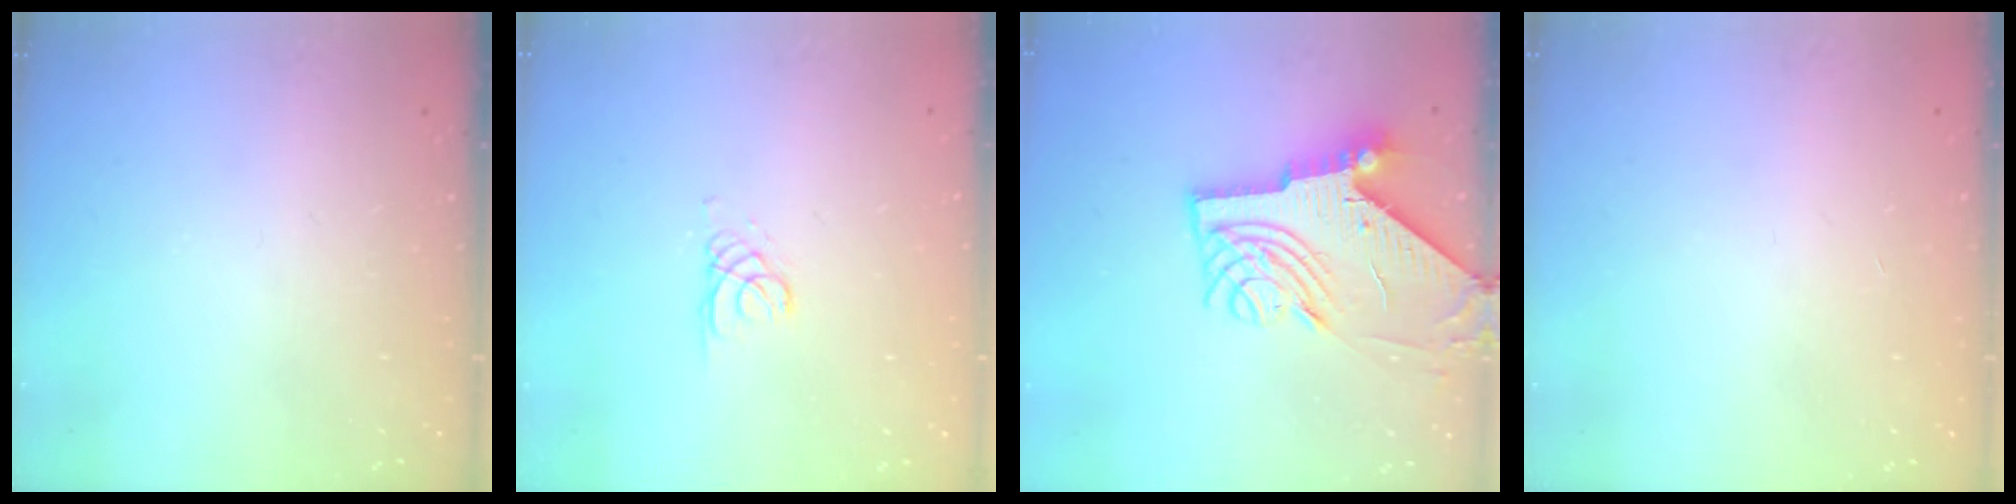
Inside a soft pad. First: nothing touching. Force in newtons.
{"total": 1.3, "press": 1.3, "slide": 0.1}
{"total": 11.4, "press": 11.3, "slide": 1.2}
{"total": 0.9, "press": 0.8, "slide": 0.2}